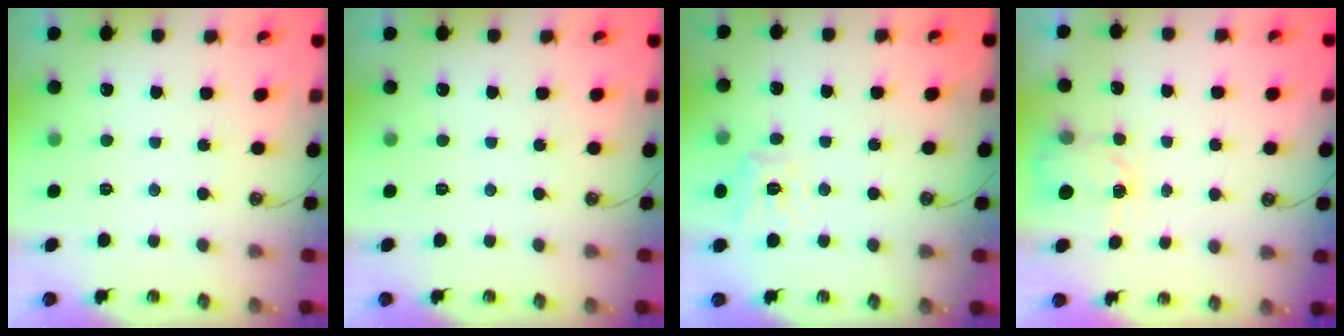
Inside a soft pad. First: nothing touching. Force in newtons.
{"total": 0.0}
{"total": 10.4, "press": 10.4, "slide": 1.1}
{"total": 2.6, "press": 2.6, "slide": 0.4}